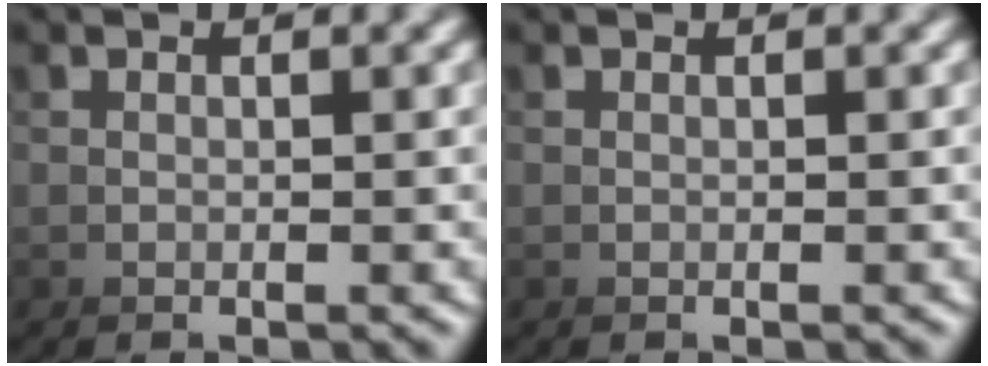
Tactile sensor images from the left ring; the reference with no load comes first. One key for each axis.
{"total": 0.0}